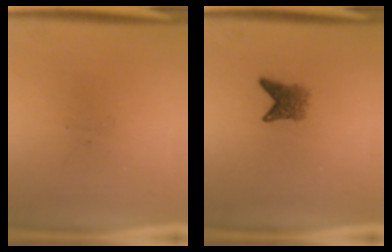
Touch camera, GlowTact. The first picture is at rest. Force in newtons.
{"total": 2.8}